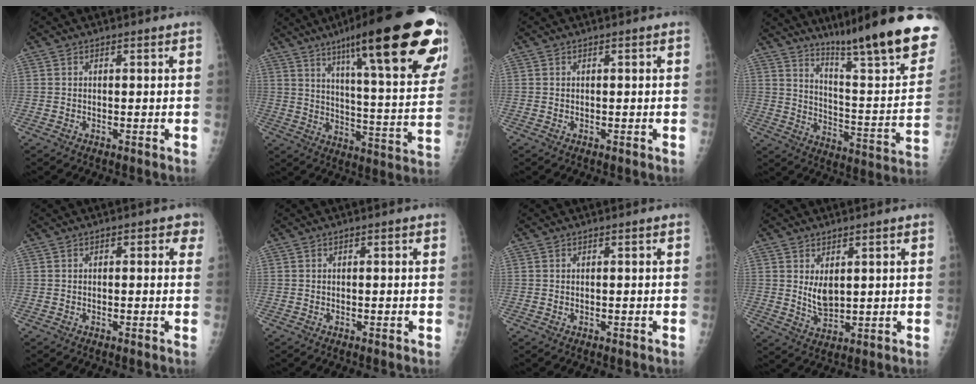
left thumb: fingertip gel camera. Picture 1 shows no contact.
{"total": 30.7, "force": [17.6, 5.7, 24.5], "torque": [-0.298, -0.038, 0.253]}
{"total": 0.0}
{"total": 27.1, "force": [19.3, 2.8, 18.8], "torque": [-0.254, -0.114, 0.277]}
{"total": 2.9, "force": [1.0, 1.6, 2.2], "torque": [-0.003, 0.003, 0.002]}
{"total": 0.6, "force": [0.2, 0.3, 0.6], "torque": [-0.008, 0.002, 0.001]}
{"total": 0.0}
{"total": 4.9, "force": [1.4, 2.6, 3.9], "torque": [-0.059, -0.016, 0.034]}